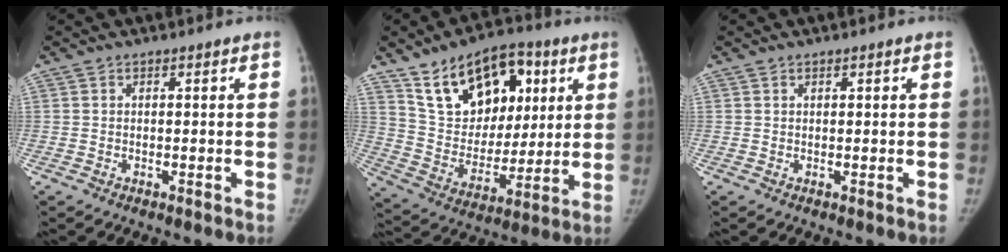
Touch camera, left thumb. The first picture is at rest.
{"total": 20.8, "force": [9.6, 13.0, 13.0], "torque": [-0.159, -0.025, 0.171]}
{"total": 0.0}